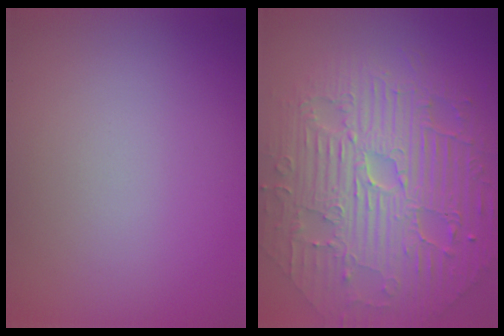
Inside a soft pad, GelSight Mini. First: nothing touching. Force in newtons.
{"total": 11.1, "press": 7.2, "slide": 8.5}